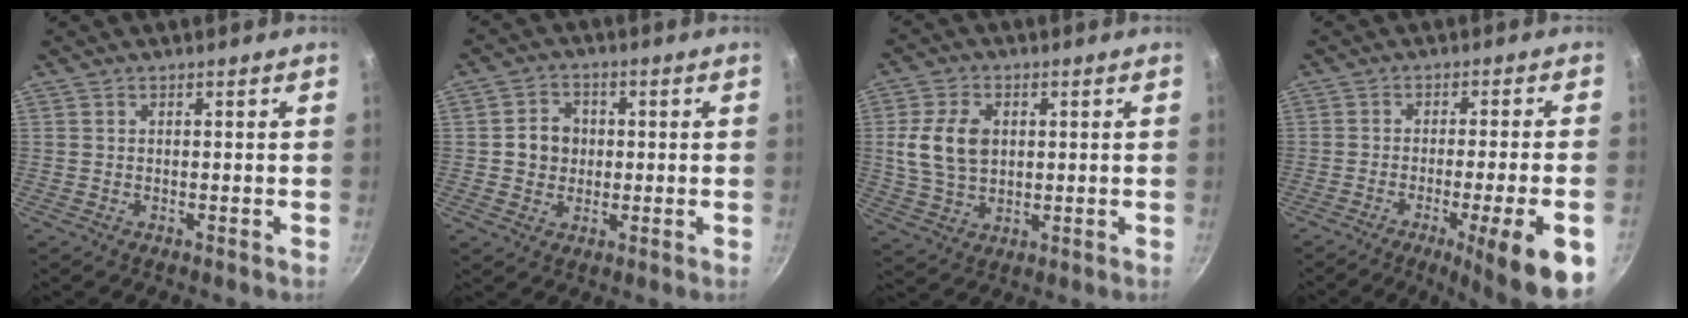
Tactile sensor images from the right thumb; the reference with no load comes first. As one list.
[{"total": 5.7, "force": [0.3, 5.1, 2.5], "torque": [-0.012, 0.006, -0.003]}, {"total": 9.8, "force": [1.5, 6.8, 6.8], "torque": [-0.116, 0.000, 0.029]}, {"total": 13.7, "force": [-5.9, 1.5, 12.3], "torque": [-0.157, 0.016, -0.080]}]